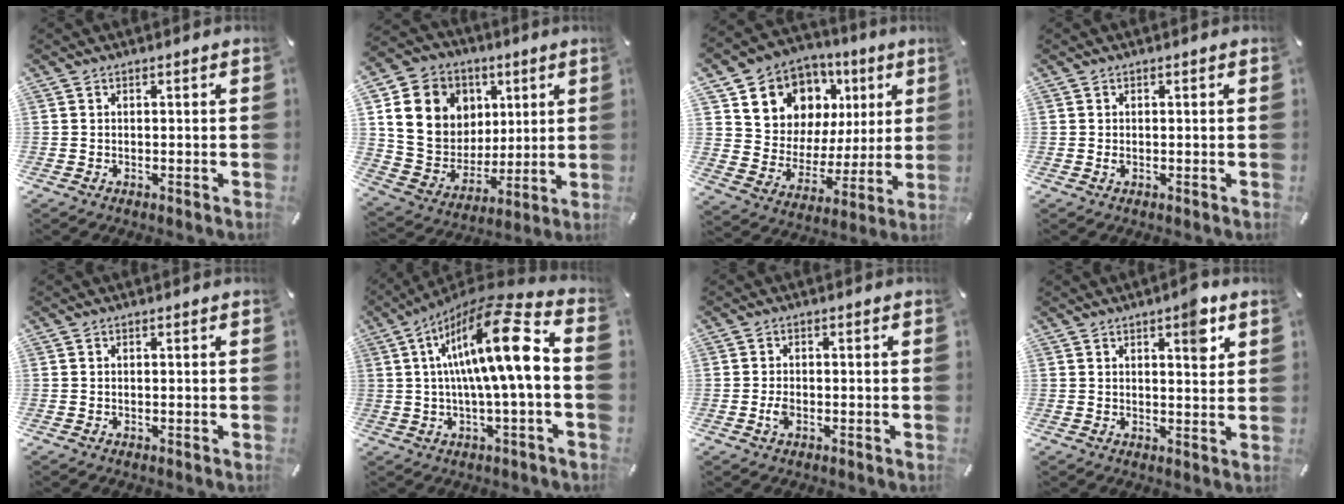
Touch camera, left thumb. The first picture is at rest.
{"total": 15.9, "force": [5.1, 14.1, 5.4], "torque": [-0.097, -0.017, 0.108]}
{"total": 10.9, "force": [5.7, 9.1, 1.3], "torque": [-0.034, -0.062, 0.114]}
{"total": 0.7, "force": [0.0, 0.3, 0.6], "torque": [-0.012, 0.001, -0.001]}
{"total": 0.0}
{"total": 19.4, "force": [3.3, 3.7, 18.8], "torque": [-0.330, -0.022, 0.035]}
{"total": 2.3, "force": [-0.7, 1.3, 1.7], "torque": [-0.044, -0.003, -0.017]}
{"total": 6.3, "force": [3.5, 2.2, 4.6], "torque": [-0.044, -0.024, 0.050]}